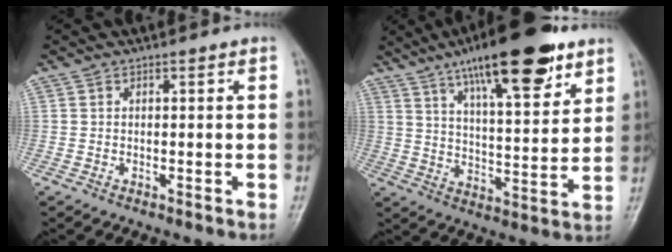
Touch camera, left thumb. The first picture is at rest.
{"total": 20.5, "force": [12.6, 5.8, 15.0], "torque": [-0.209, -0.042, 0.204]}